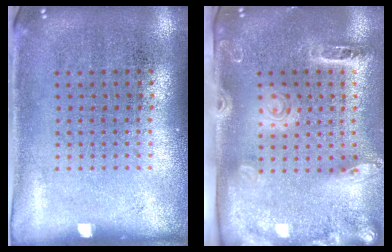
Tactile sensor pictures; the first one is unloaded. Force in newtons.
{"total": 2.7, "press": 2.0, "slide": 1.8}